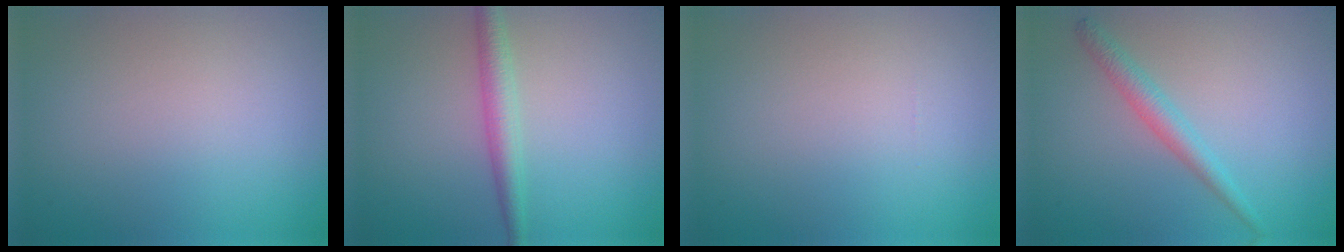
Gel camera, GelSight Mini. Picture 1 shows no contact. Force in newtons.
{"total": 2.6, "press": 2.6, "slide": 0.0}
{"total": 0.0}
{"total": 2.2, "press": 2.2, "slide": 0.0}